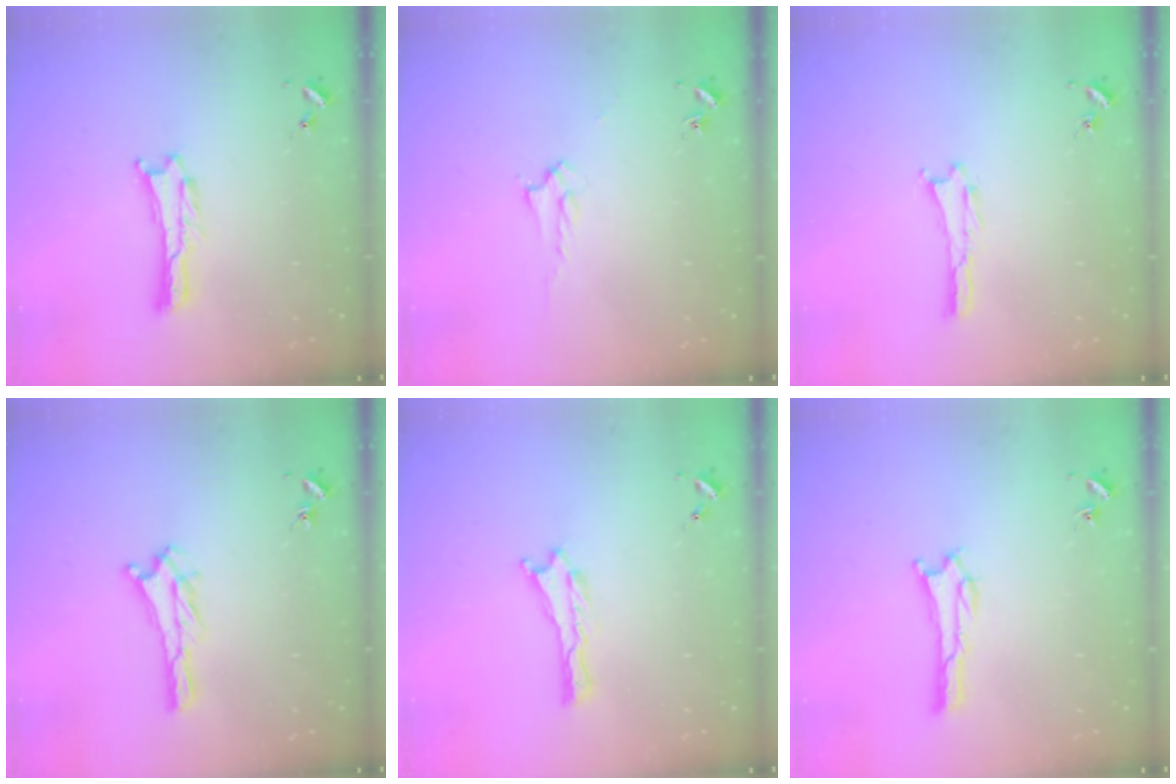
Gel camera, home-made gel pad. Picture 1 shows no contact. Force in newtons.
{"total": 2.0, "press": 2.0, "slide": 0.2}
{"total": 0.0}
{"total": 3.2, "press": 3.1, "slide": 0.3}
{"total": 0.0}
{"total": 1.3, "press": 1.3, "slide": 0.4}